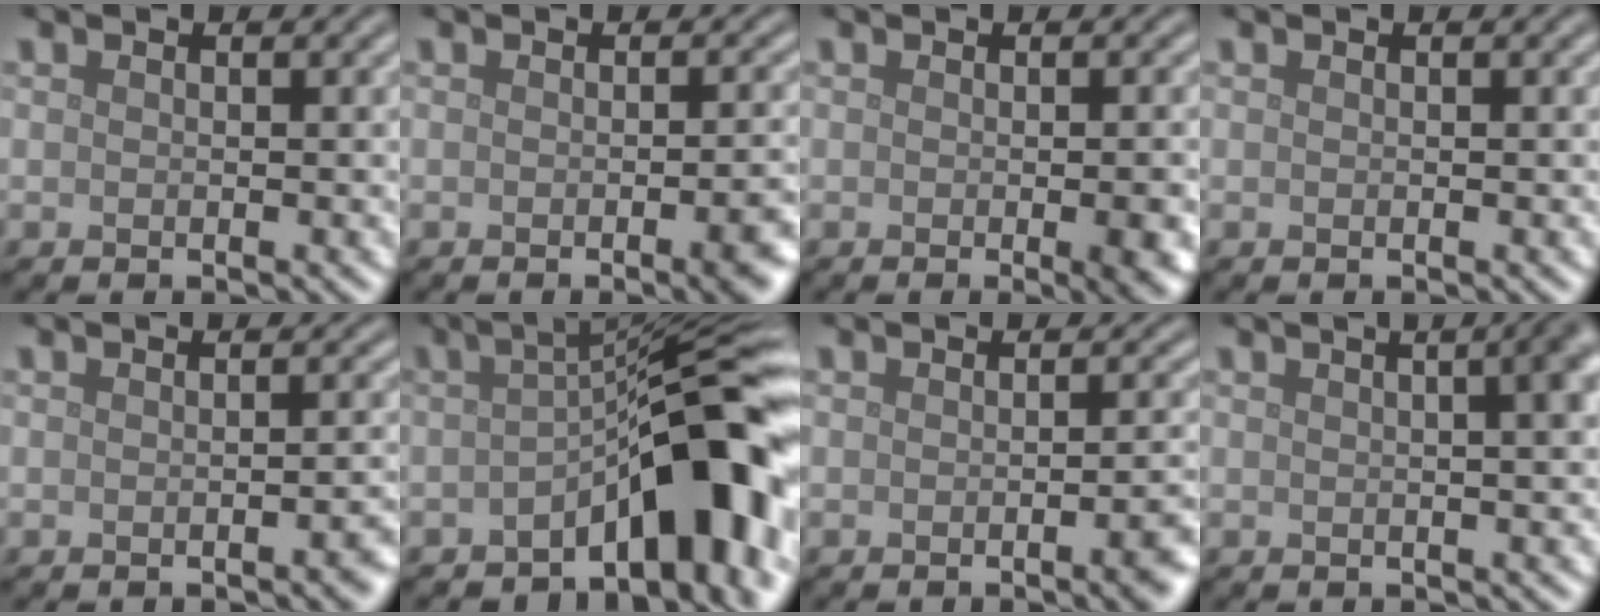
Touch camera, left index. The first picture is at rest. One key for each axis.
{"total": 3.8, "fx": -1.3, "fy": 1.1, "fz": 3.4, "tx": -0.037, "ty": -0.004, "tz": -0.016}
{"total": 3.7, "fx": -0.8, "fy": 1.1, "fz": 3.5, "tx": -0.038, "ty": -0.008, "tz": -0.006}
{"total": 0.0}
{"total": 1.3, "fx": -0.8, "fy": 0.3, "fz": 1.0, "tx": -0.013, "ty": -0.001, "tz": -0.010}
{"total": 10.8, "fx": -3.9, "fy": 3.4, "fz": 9.5, "tx": -0.110, "ty": 0.013, "tz": -0.065}
{"total": 2.9, "fx": -1.1, "fy": 0.8, "fz": 2.6, "tx": -0.026, "ty": 0.000, "tz": -0.018}
{"total": 8.3, "fx": 2.1, "fy": 4.3, "fz": 6.8, "tx": -0.001, "ty": 0.051, "tz": -0.020}